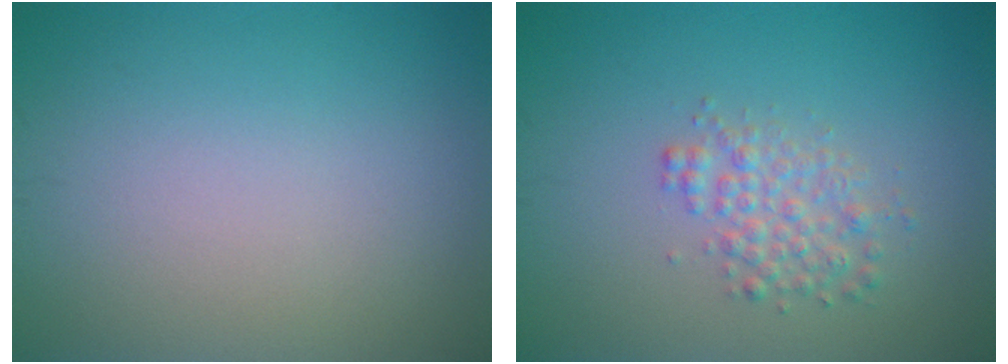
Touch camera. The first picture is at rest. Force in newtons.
{"total": 2.5, "press": 2.5, "slide": 0.1}